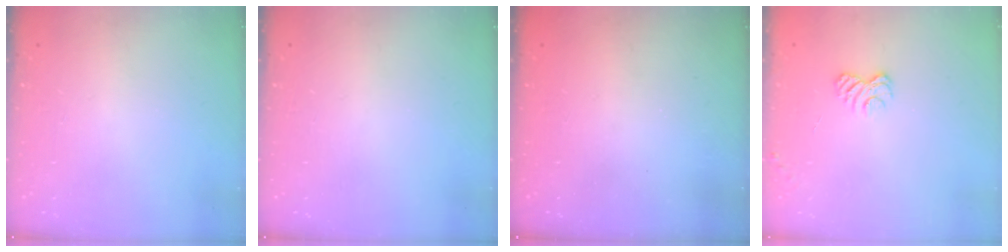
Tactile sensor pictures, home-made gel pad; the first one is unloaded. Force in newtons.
{"total": 0.0}
{"total": 2.4, "press": 2.3, "slide": 0.8}
{"total": 2.8, "press": 2.5, "slide": 1.3}